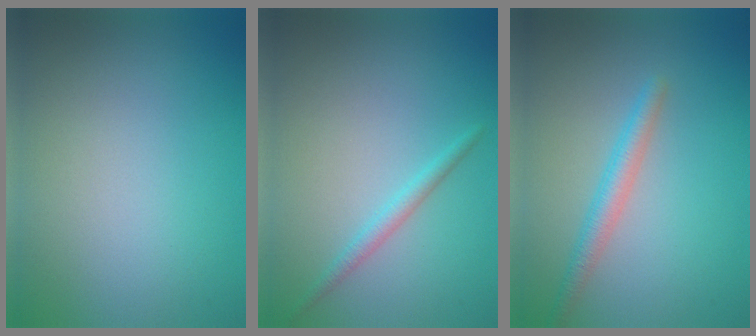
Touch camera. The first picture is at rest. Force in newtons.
{"total": 1.4, "press": 1.4, "slide": 0.0}
{"total": 2.4, "press": 2.4, "slide": 0.1}